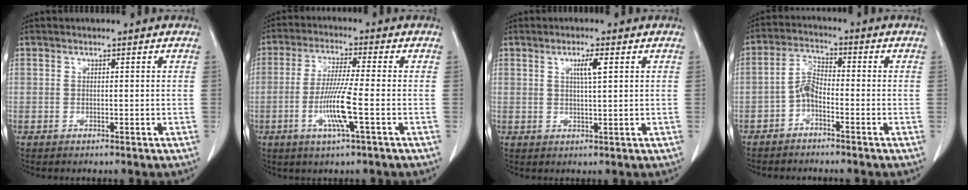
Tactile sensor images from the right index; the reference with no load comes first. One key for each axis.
{"total": 8.2, "fx": -2.3, "fy": -0.5, "fz": 7.8, "tx": -0.154, "ty": -0.012, "tz": -0.048}
{"total": 3.1, "fx": 1.1, "fy": 0.0, "fz": 2.9, "tx": -0.050, "ty": -0.001, "tz": 0.018}
{"total": 3.9, "fx": -2.0, "fy": 1.6, "fz": 3.0, "tx": -0.063, "ty": 0.009, "tz": -0.045}